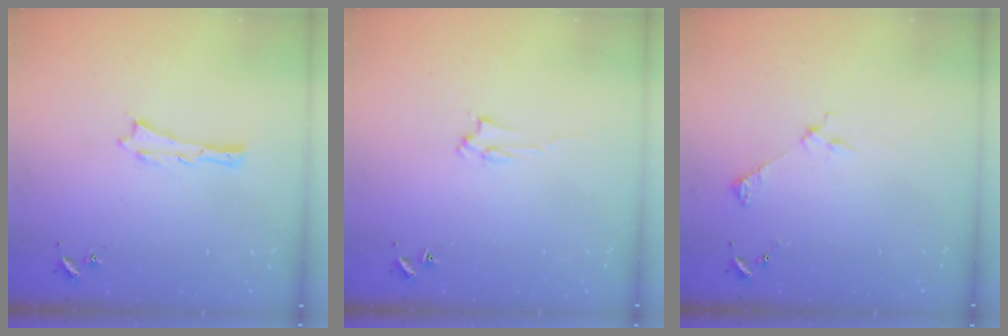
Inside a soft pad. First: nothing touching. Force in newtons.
{"total": 1.6, "press": 1.6, "slide": 0.2}
{"total": 2.5, "press": 2.5, "slide": 0.2}